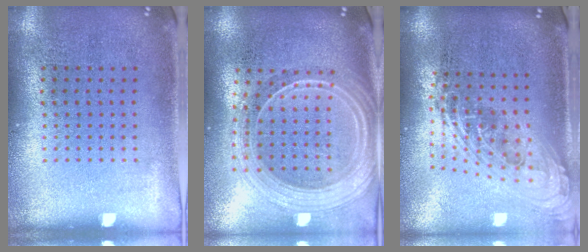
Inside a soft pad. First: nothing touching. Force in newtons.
{"total": 2.6, "press": 2.2, "slide": 1.4}
{"total": 2.2, "press": 1.6, "slide": 1.5}